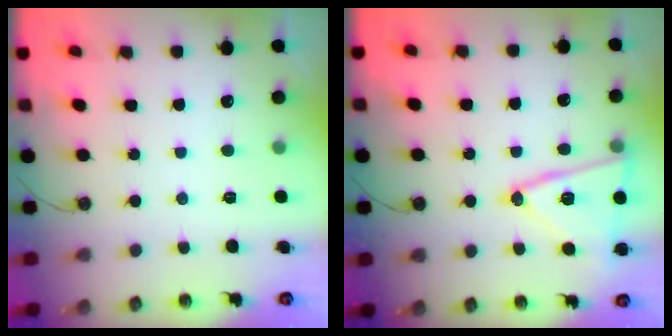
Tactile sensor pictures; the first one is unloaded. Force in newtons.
{"total": 15.5, "press": 15.3, "slide": 2.7}